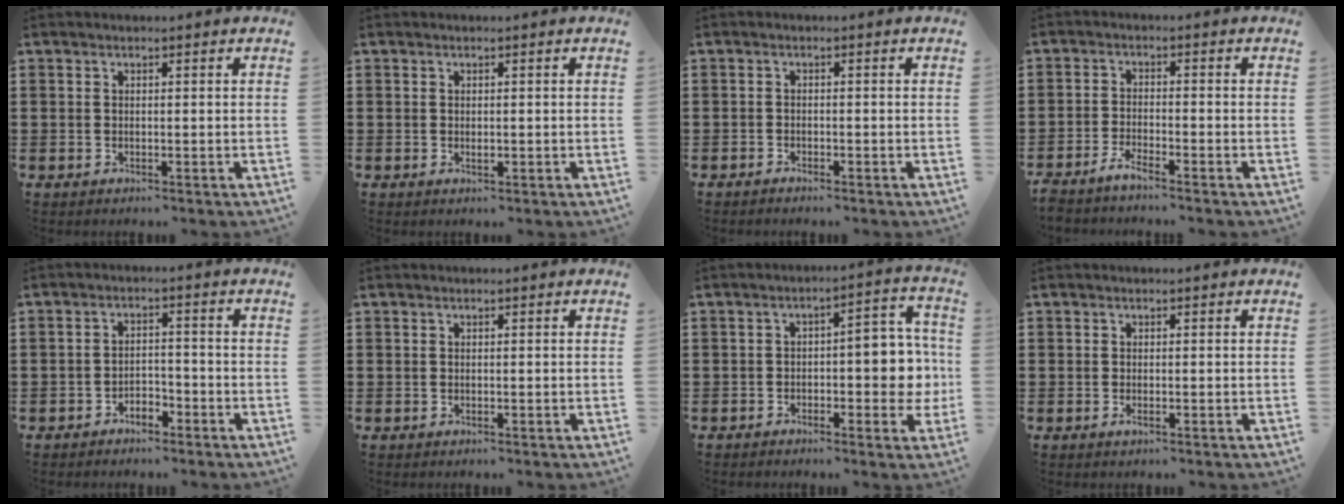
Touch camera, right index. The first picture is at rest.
{"total": 0.6, "force": [0.0, 0.3, 0.5], "torque": [-0.011, -0.001, 0.000]}
{"total": 1.0, "force": [-1.0, 0.0, 0.1], "torque": [-0.004, 0.001, -0.020]}
{"total": 2.4, "force": [-2.3, -0.2, 0.7], "torque": [-0.021, 0.001, -0.047]}
{"total": 2.5, "force": [-2.2, 0.9, 0.5], "torque": [-0.016, 0.004, -0.047]}
{"total": 0.0}
{"total": 6.8, "force": [-1.6, 3.0, 5.9], "torque": [-0.076, -0.001, -0.033]}
{"total": 0.7, "force": [-0.2, 0.1, 0.6], "torque": [-0.011, -0.006, -0.002]}